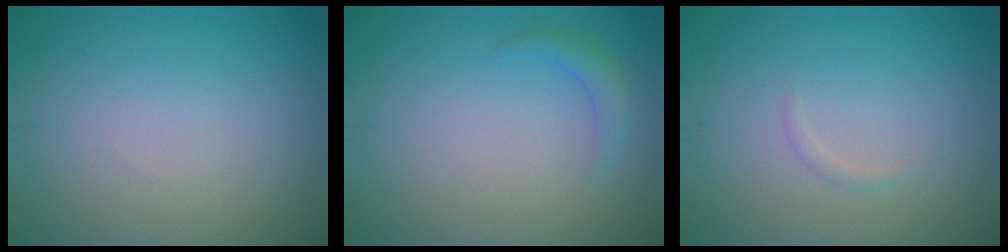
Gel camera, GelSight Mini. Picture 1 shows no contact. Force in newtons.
{"total": 1.4, "press": 1.4, "slide": 0.0}
{"total": 0.6, "press": 0.6, "slide": 0.0}